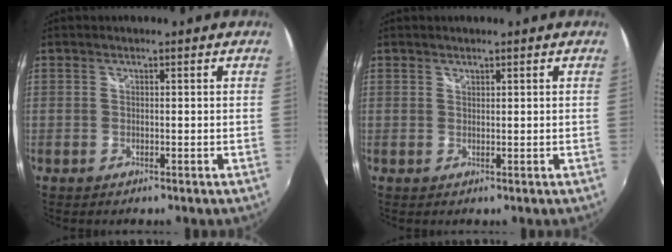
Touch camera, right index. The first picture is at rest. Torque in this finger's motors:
{"motor_torque": [-0.02, 0.11, -0.05, -0.01]}